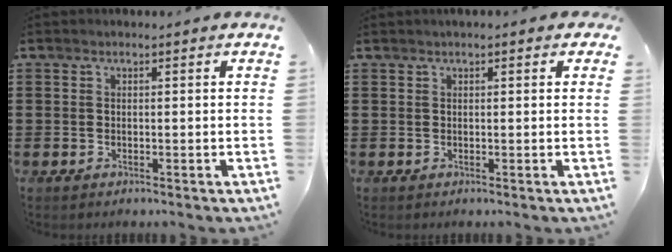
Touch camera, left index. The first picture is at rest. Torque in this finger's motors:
{"motor_torque": [1.11, -1.03, 0.64, 0.13]}